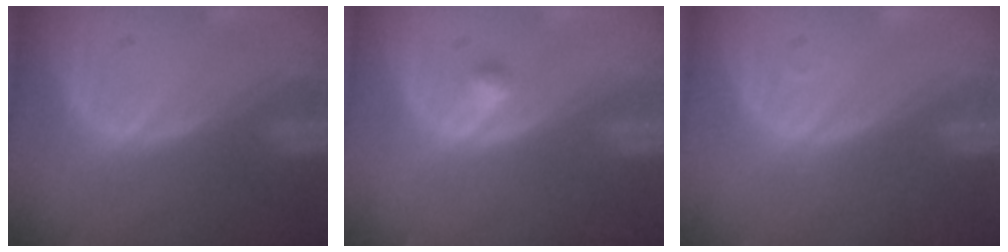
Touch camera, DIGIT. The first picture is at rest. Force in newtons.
{"total": 1.1, "press": 1.1, "slide": 0.1}
{"total": 0.5, "press": 0.4, "slide": 0.3}